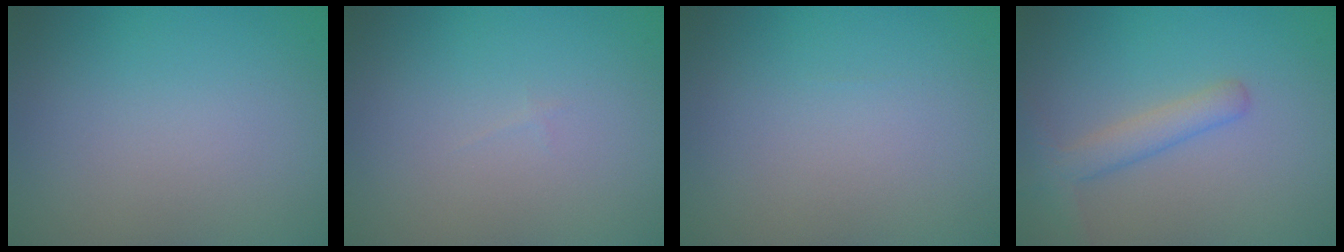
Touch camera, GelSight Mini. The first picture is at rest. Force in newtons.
{"total": 0.0}
{"total": 0.0}
{"total": 2.6, "press": 2.6, "slide": 0.1}